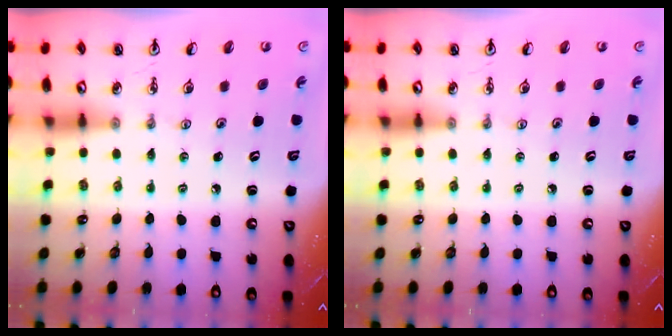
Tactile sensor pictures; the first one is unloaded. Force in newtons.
{"total": 0.0}